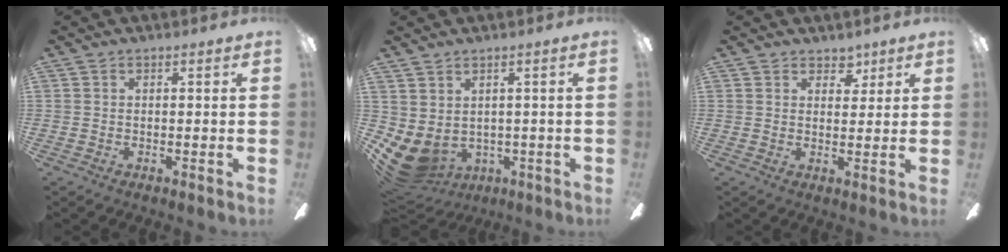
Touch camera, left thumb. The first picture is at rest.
{"total": 6.0, "force": [-1.5, 4.3, 3.8], "torque": [-0.115, -0.013, -0.028]}
{"total": 4.3, "force": [3.1, 2.6, 1.4], "torque": [-0.012, -0.012, 0.052]}